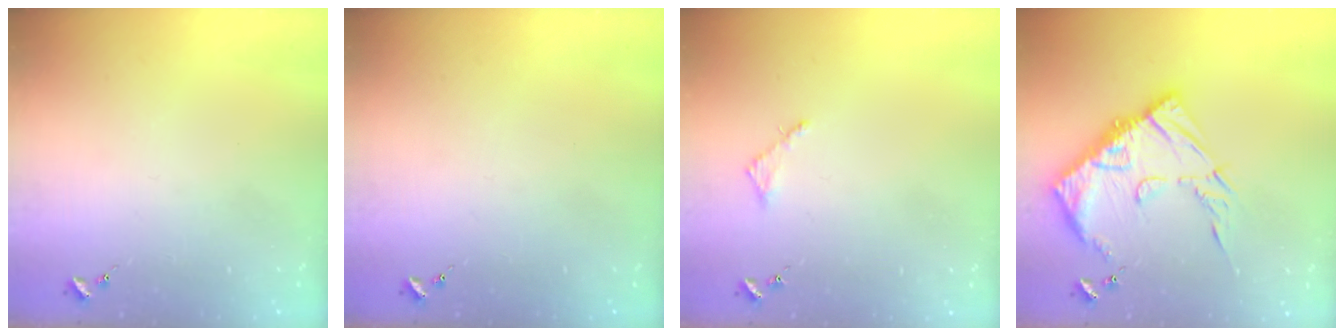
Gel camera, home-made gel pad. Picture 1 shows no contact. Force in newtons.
{"total": 0.0}
{"total": 2.8, "press": 2.7, "slide": 0.3}
{"total": 15.6, "press": 15.5, "slide": 1.4}